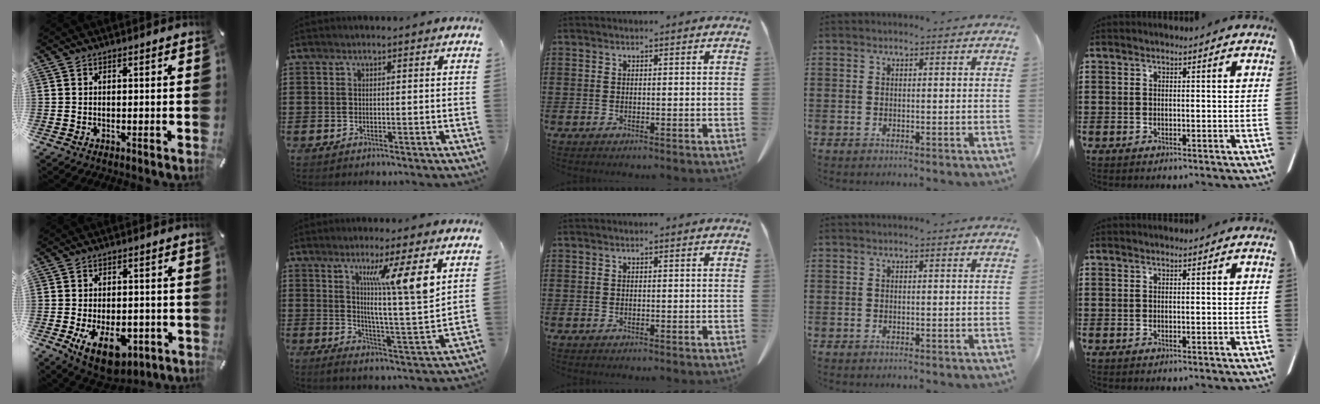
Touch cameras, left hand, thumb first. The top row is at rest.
{"thumb": {"total": 11.9, "force": [-4.2, 7.1, 8.7], "torque": [-0.142, -0.002, -0.068]}, "index": {"total": 11.1, "force": [5.3, 0.5, 9.8], "torque": [-0.176, -0.014, 0.080]}}